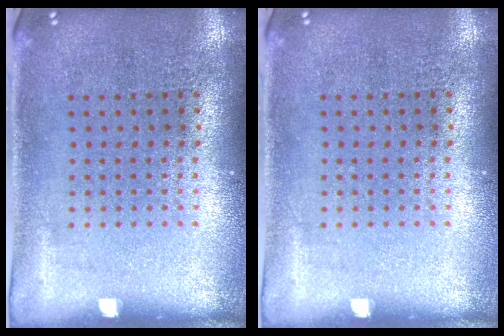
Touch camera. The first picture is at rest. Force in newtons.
{"total": 0.0}